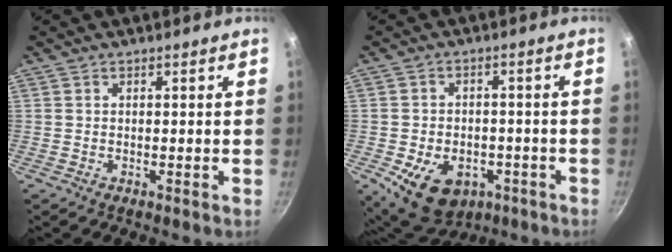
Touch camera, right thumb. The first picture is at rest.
{"total": 13.0, "force": [-5.0, 9.0, 7.9], "torque": [-0.106, 0.009, -0.060]}